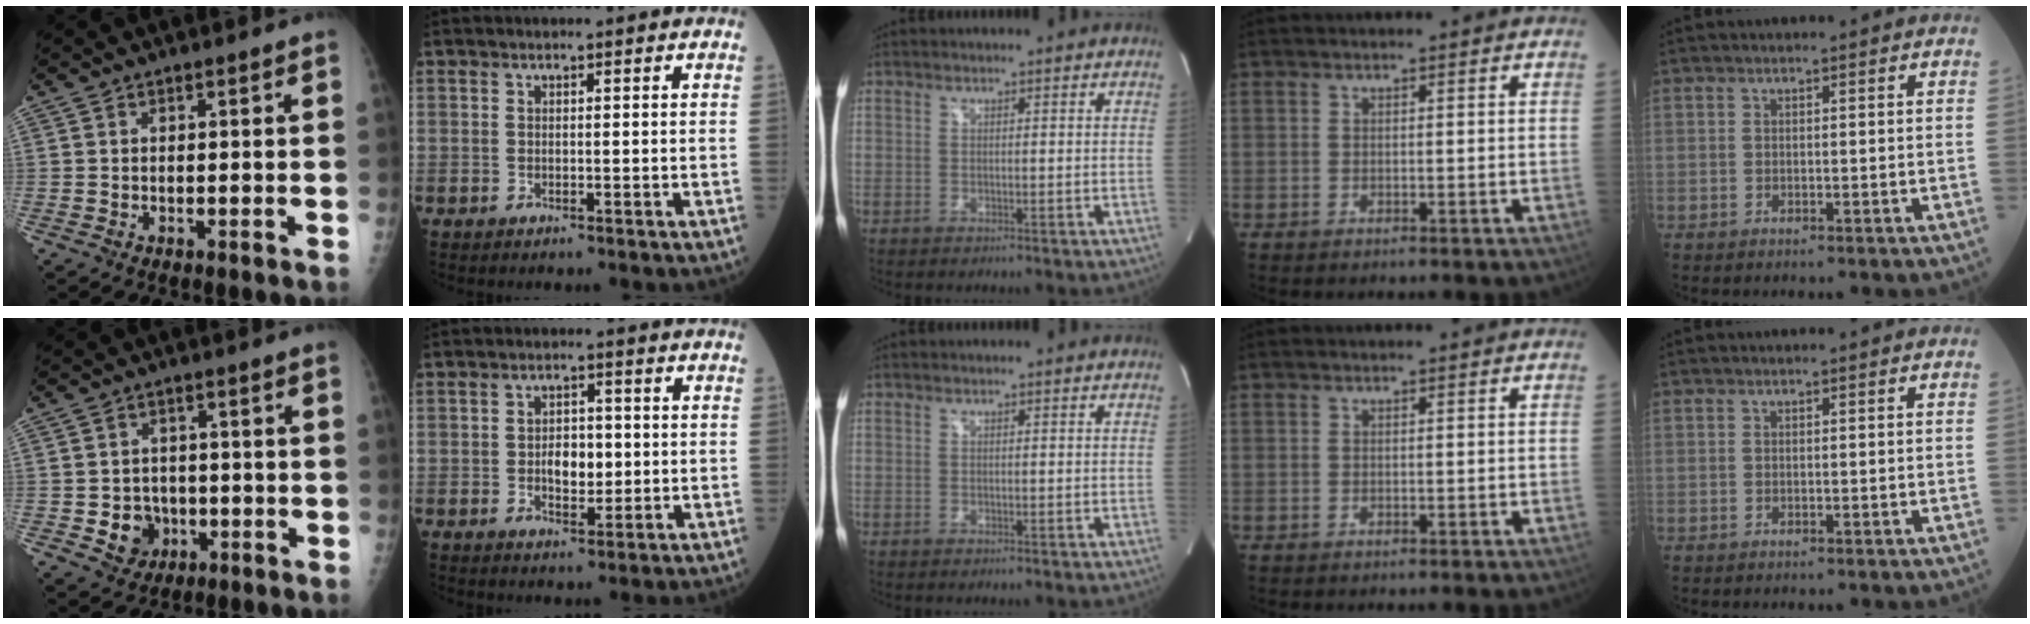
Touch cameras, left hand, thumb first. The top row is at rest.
{"thumb": {"total": 5.9, "force": [-1.5, 5.3, 2.1], "torque": [-0.007, 0.010, -0.018]}, "index": {"total": 4.5, "force": [-0.2, 2.5, 3.7], "torque": [-0.059, 0.003, 0.000]}}